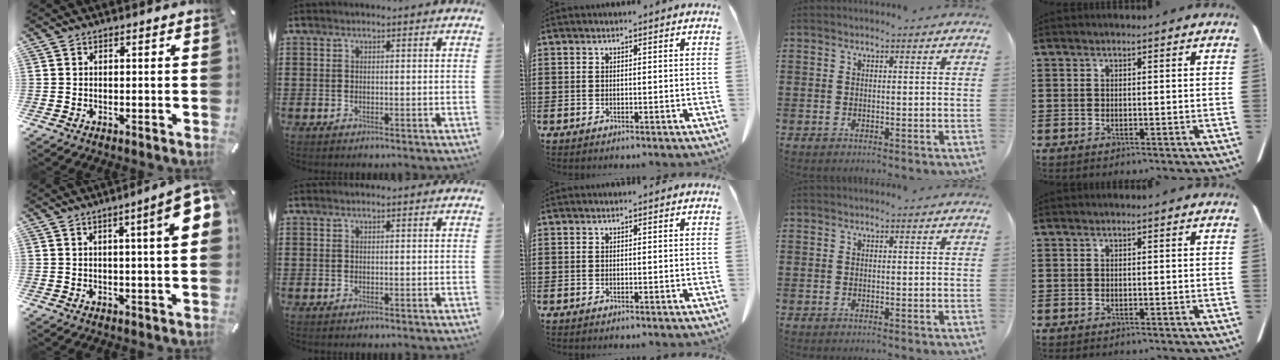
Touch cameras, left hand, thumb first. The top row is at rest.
{"thumb": {"total": 9.6, "force": [3.1, 1.0, 9.0], "torque": [-0.134, -0.013, 0.046]}}